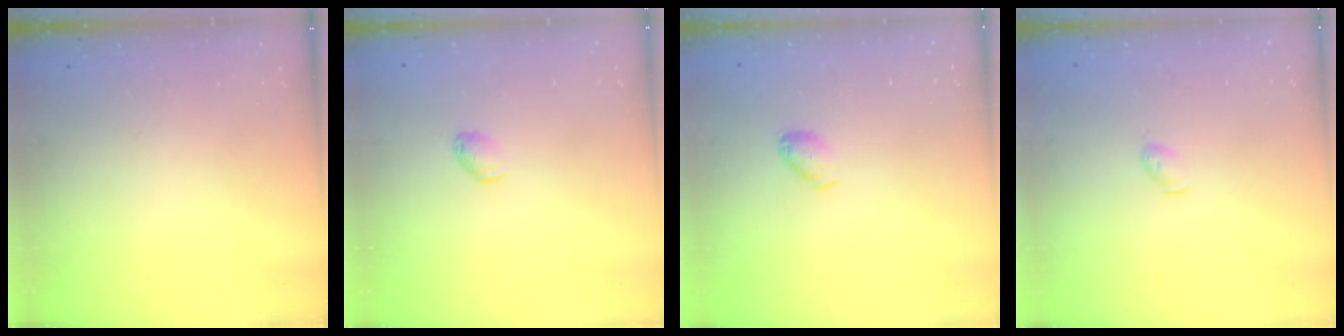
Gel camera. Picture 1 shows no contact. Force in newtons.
{"total": 3.4, "press": 3.3, "slide": 0.7}
{"total": 6.0, "press": 6.0, "slide": 0.4}
{"total": 3.9, "press": 3.8, "slide": 0.8}